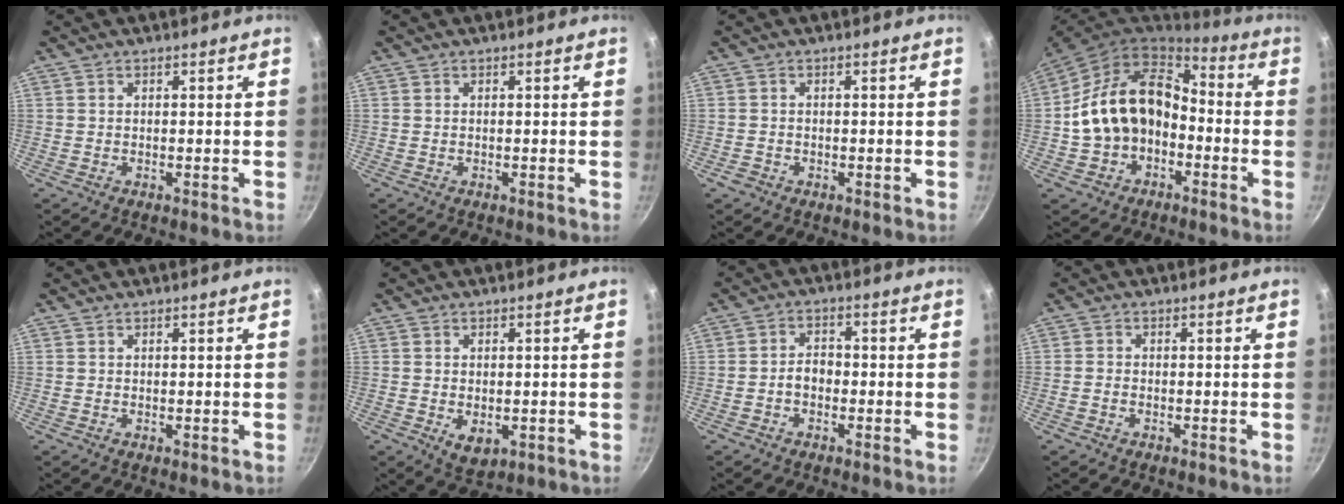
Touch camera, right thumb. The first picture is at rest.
{"total": 0.0}
{"total": 1.3, "force": [-0.7, 1.0, 0.4], "torque": [-0.008, 0.002, -0.010]}
{"total": 16.3, "force": [-2.4, 12.2, 10.5], "torque": [-0.165, 0.059, -0.044]}
{"total": 0.0}
{"total": 4.2, "force": [-0.5, 2.8, 3.0], "torque": [-0.044, -0.012, 0.000]}
{"total": 3.3, "force": [-1.1, 2.4, 2.0], "torque": [-0.019, 0.021, -0.023]}
{"total": 0.8, "force": [-0.5, 0.5, 0.3], "torque": [-0.006, 0.004, -0.012]}